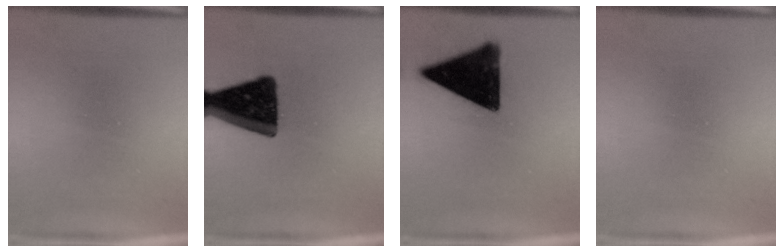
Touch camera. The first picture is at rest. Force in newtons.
{"total": 16.3}
{"total": 15.9}
{"total": 0.0}